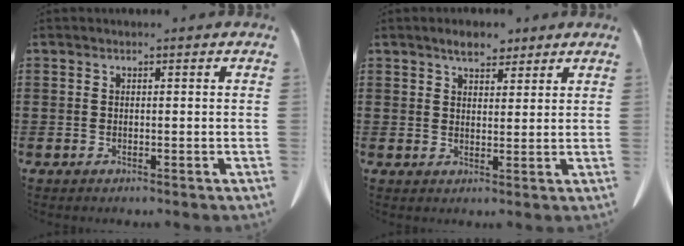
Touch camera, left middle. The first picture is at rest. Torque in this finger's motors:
{"motor_torque": [0.05, 0.03, 0.18, 0.05]}